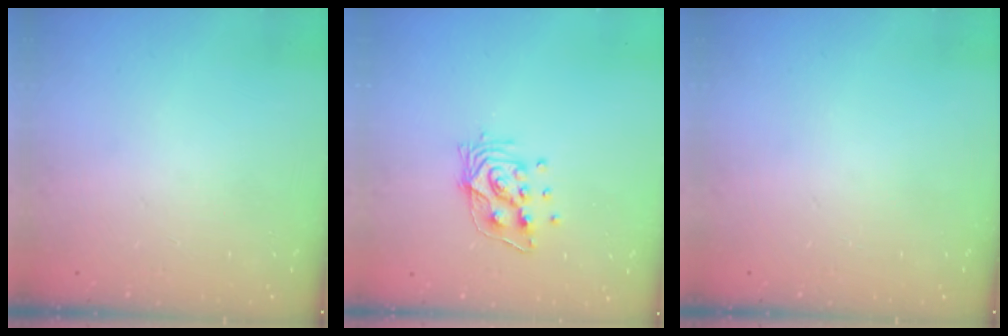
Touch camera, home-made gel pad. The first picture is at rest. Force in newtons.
{"total": 10.3, "press": 10.3, "slide": 0.7}
{"total": 0.0}